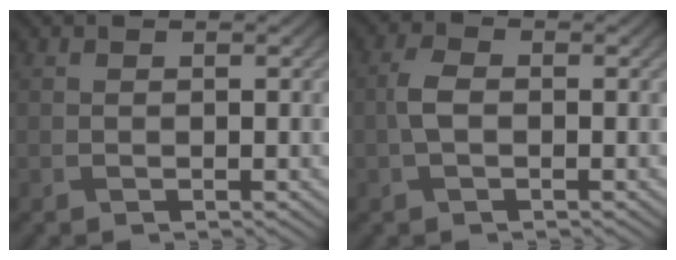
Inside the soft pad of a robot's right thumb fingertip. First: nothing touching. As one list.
[{"total": 2.8, "force": [-0.3, 1.7, 2.2], "torque": [-0.053, 0.005, -0.010]}]